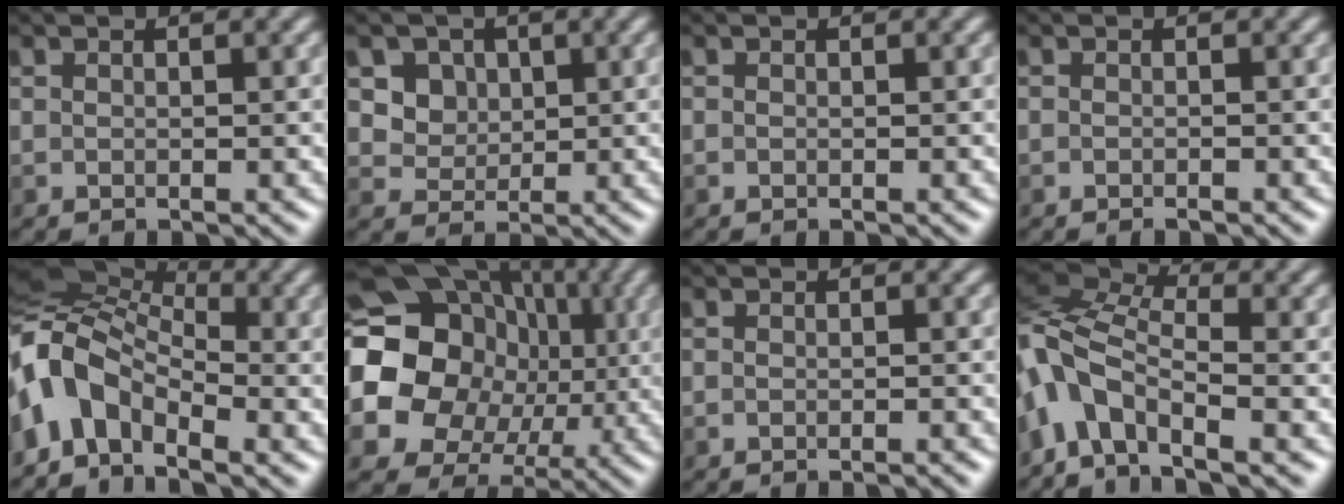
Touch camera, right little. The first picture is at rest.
{"total": 3.9, "force": [1.5, 3.3, 1.6], "torque": [-0.034, -0.010, 0.038]}
{"total": 0.0}
{"total": 0.7, "force": [-0.5, 0.2, 0.4], "torque": [-0.003, -0.003, -0.009]}
{"total": 8.2, "force": [-2.6, 5.2, 5.7], "torque": [-0.104, 0.015, -0.071]}
{"total": 20.6, "force": [0.4, 18.9, 8.2], "torque": [-0.179, 0.016, -0.035]}
{"total": 1.2, "force": [-1.1, 0.1, 0.5], "torque": [-0.004, -0.003, -0.017]}
{"total": 7.9, "force": [-3.4, 3.6, 6.2], "torque": [-0.122, 0.016, -0.083]}